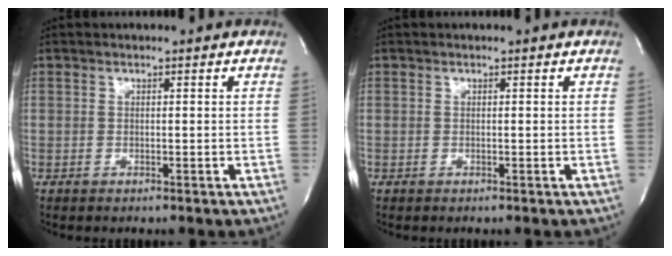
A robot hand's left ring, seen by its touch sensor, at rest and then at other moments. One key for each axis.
{"total": 0.0}